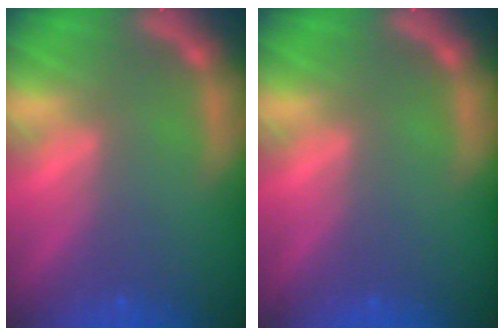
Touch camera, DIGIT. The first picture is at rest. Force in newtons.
{"total": 0.0}